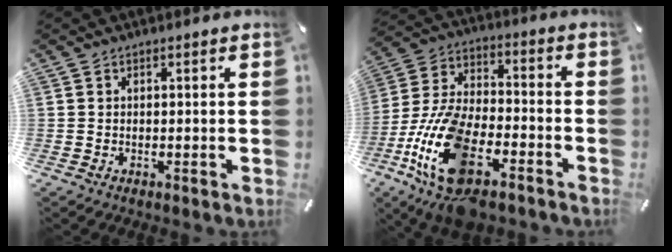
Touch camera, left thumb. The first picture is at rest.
{"total": 19.5, "force": [-9.8, 9.4, 14.0], "torque": [-0.302, 0.039, -0.172]}